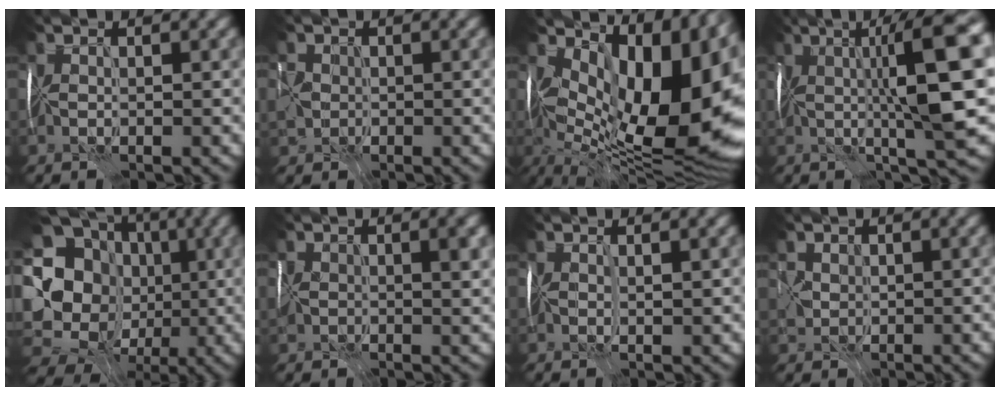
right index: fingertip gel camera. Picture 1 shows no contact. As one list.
[{"total": 1.9, "force": [-0.6, 1.8, 0.5], "torque": [-0.022, 0.002, -0.008]}, {"total": 17.1, "force": [1.1, 8.9, 14.6], "torque": [-0.202, -0.002, 0.036]}, {"total": 11.6, "force": [0.9, 1.8, 11.4], "torque": [-0.164, 0.012, 0.023]}, {"total": 18.1, "force": [-1.7, 16.1, 8.0], "torque": [-0.179, 0.020, -0.031]}, {"total": 3.9, "force": [0.4, 2.4, 3.1], "torque": [-0.056, -0.005, 0.021]}, {"total": 0.7, "force": [0.0, -0.1, 0.7], "torque": [-0.015, 0.001, 0.004]}, {"total": 1.5, "force": [0.1, 1.4, 0.3], "torque": [-0.018, 0.003, 0.009]}]